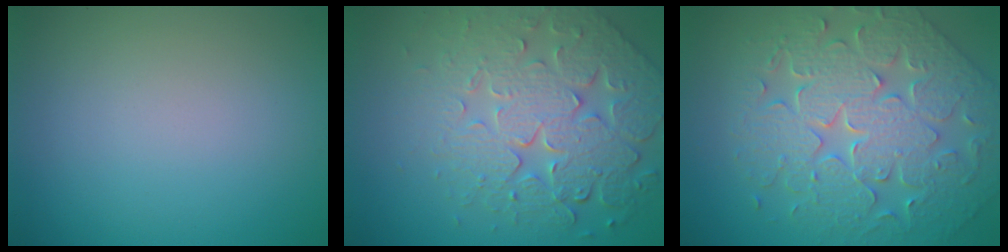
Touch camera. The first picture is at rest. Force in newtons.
{"total": 8.1, "press": 5.7, "slide": 5.7}
{"total": 7.2, "press": 6.2, "slide": 3.5}